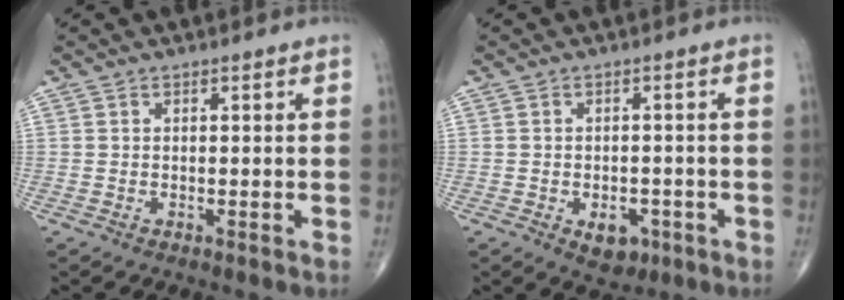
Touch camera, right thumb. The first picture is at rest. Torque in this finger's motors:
{"motor_torque": [1.93, 1.21, 0.19, -0.42, 0.01]}